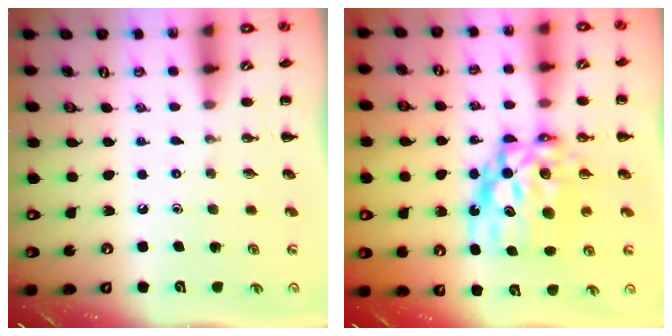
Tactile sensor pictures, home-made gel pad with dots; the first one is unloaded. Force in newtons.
{"total": 12.9, "press": 12.5, "slide": 3.0}